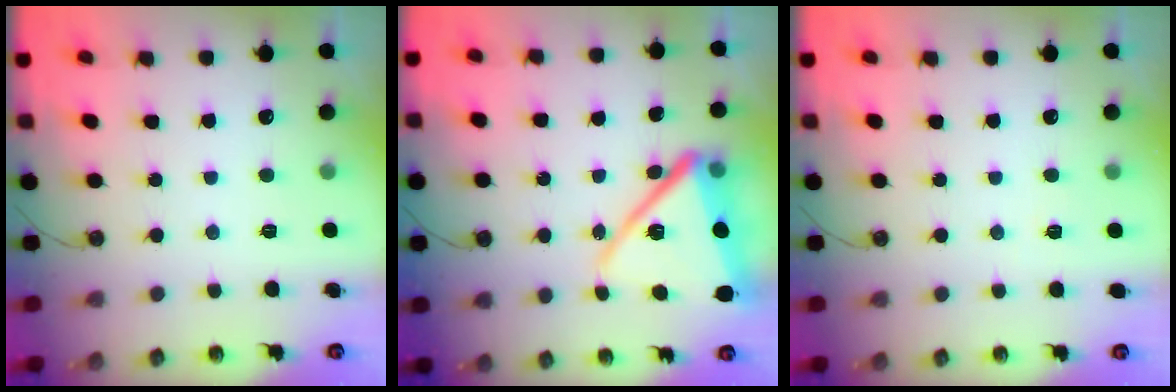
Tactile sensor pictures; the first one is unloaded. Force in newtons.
{"total": 16.9, "press": 16.8, "slide": 2.0}
{"total": 2.5, "press": 1.8, "slide": 1.7}